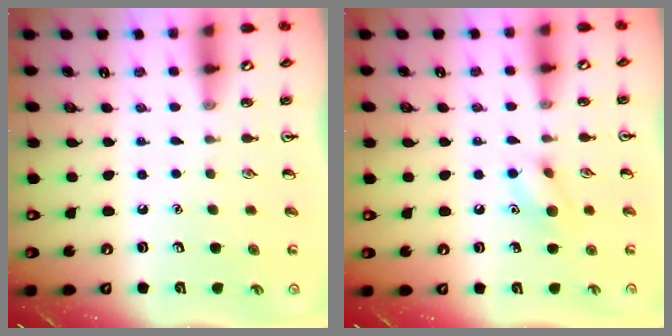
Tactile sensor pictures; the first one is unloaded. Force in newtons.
{"total": 8.2, "press": 8.1, "slide": 1.5}